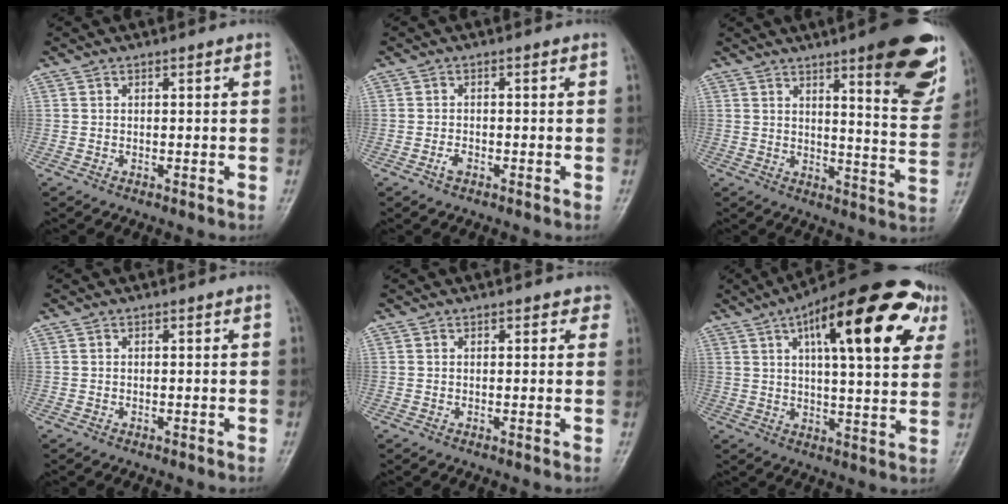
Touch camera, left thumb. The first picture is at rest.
{"total": 1.4, "force": [-0.8, 0.8, 0.9], "torque": [-0.020, 0.002, -0.017]}
{"total": 18.5, "force": [10.2, 3.9, 14.9], "torque": [-0.147, -0.056, 0.135]}
{"total": 0.0}
{"total": 2.0, "force": [1.2, 1.2, 1.0], "torque": [0.011, -0.002, 0.008]}
{"total": 25.0, "force": [10.1, 8.4, 21.2], "torque": [-0.286, 0.003, 0.139]}